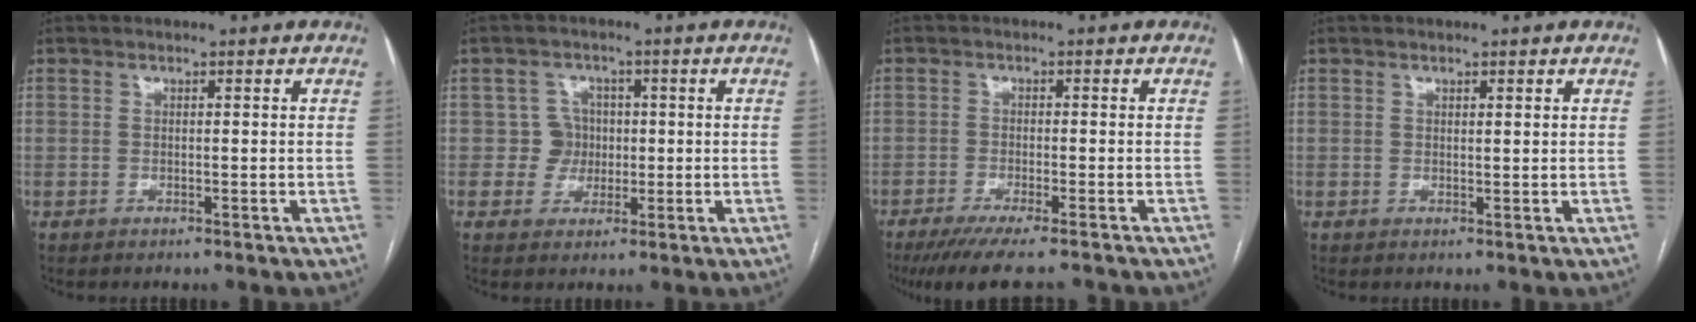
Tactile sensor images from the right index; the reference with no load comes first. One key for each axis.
{"total": 3.8, "fx": 0.1, "fy": 3.8, "fz": 0.1, "tx": 0.009, "ty": 0.015, "tz": 0.004}
{"total": 9.9, "fx": -8.3, "fy": 0.4, "fz": 5.4, "tx": -0.072, "ty": -0.023, "tz": -0.129}
{"total": 0.7, "fx": 0.6, "fy": -0.2, "fz": 0.4, "tx": -0.009, "ty": -0.002, "tz": 0.007}